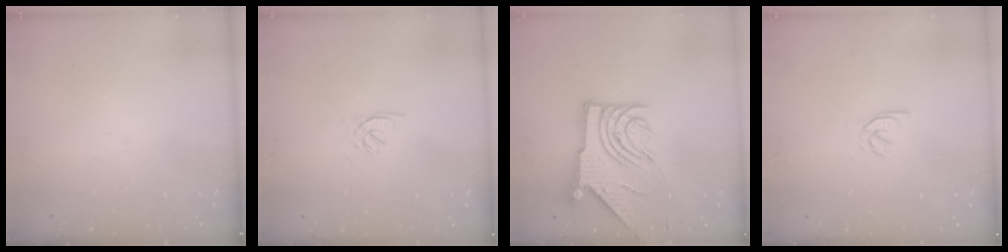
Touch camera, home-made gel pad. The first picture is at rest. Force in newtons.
{"total": 2.1, "press": 2.0, "slide": 0.5}
{"total": 10.9, "press": 10.9, "slide": 1.2}
{"total": 2.9, "press": 2.8, "slide": 0.8}